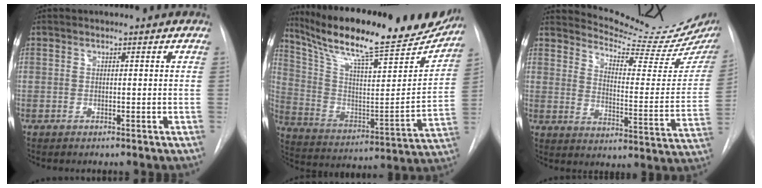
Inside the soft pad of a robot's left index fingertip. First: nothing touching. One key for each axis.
{"total": 27.2, "fx": 23.1, "fy": 3.9, "fz": 13.7, "tx": -0.237, "ty": -0.034, "tz": 0.342}
{"total": 17.6, "fx": 16.5, "fy": -0.5, "fz": 5.9, "tx": -0.091, "ty": -0.106, "tz": 0.212}